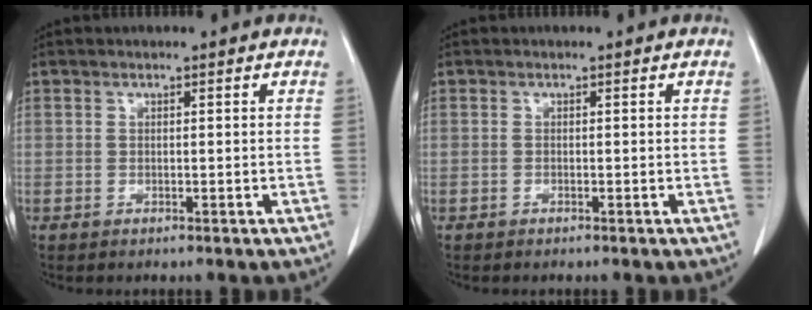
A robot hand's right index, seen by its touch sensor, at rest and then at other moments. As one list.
[{"total": 0.0}]